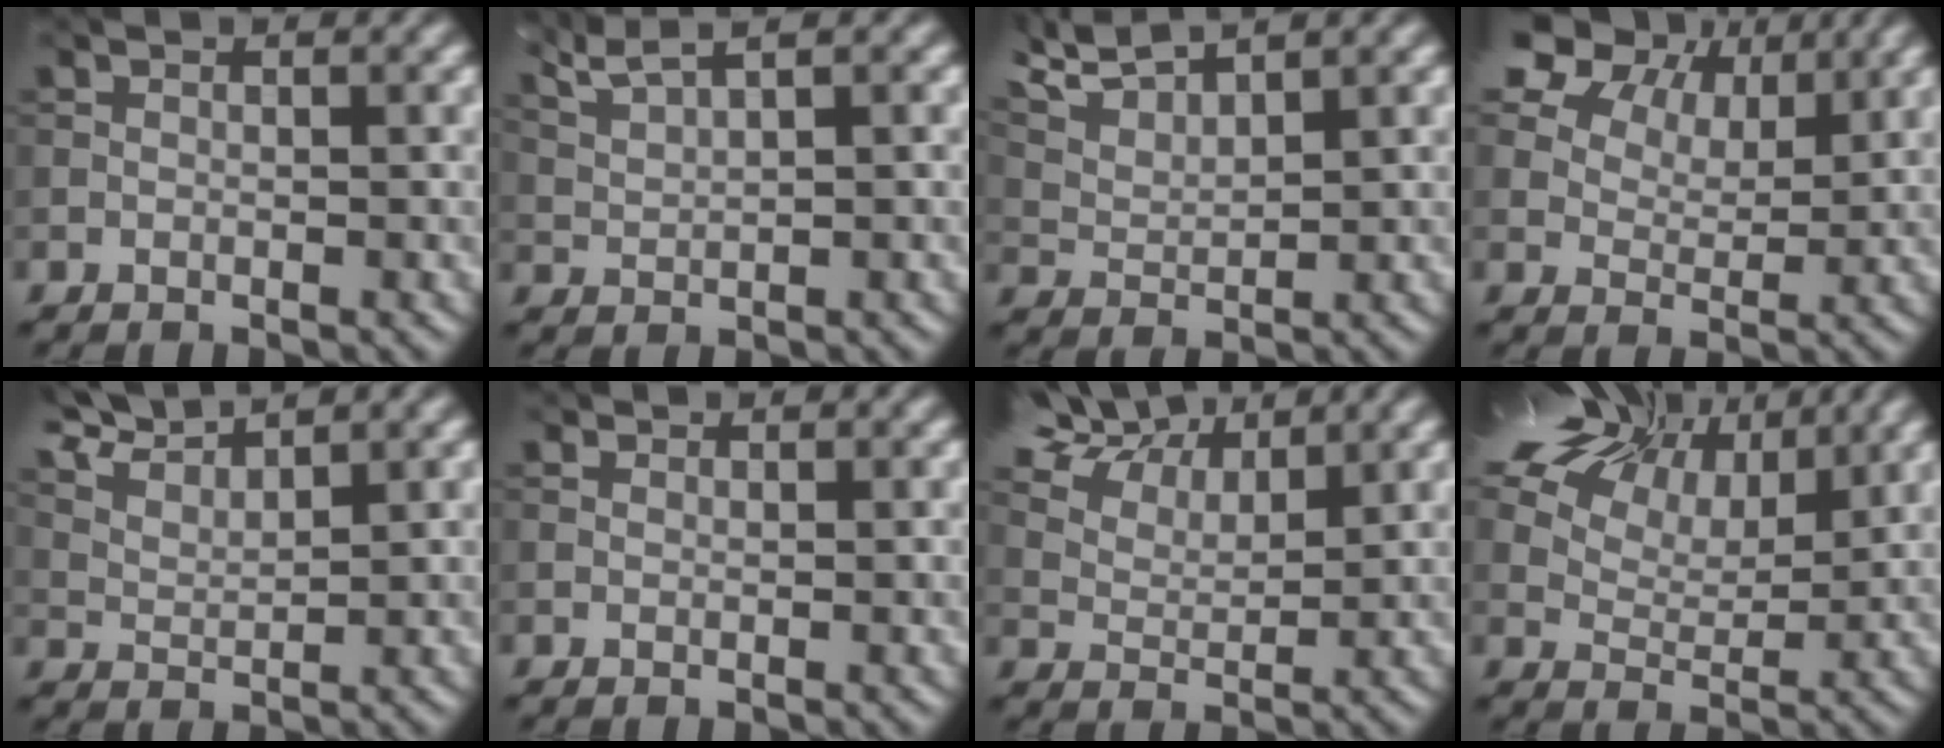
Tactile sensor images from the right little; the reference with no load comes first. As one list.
[{"total": 2.6, "force": [2.1, -0.4, 1.4], "torque": [-0.056, 0.004, 0.069]}, {"total": 3.3, "force": [3.2, -0.2, 0.9], "torque": [-0.052, 0.002, 0.091]}, {"total": 8.7, "force": [6.3, 4.6, 4.0], "torque": [-0.124, 0.007, 0.133]}, {"total": 3.7, "force": [3.5, -0.1, 1.0], "torque": [-0.049, -0.001, 0.090]}, {"total": 0.9, "force": [0.2, -0.7, -0.7], "torque": [0.002, -0.016, 0.017]}, {"total": 7.7, "force": [6.3, 2.6, 3.5], "torque": [-0.110, 0.012, 0.127]}, {"total": 13.3, "force": [8.2, 6.9, 7.9], "torque": [-0.191, 0.035, 0.148]}]